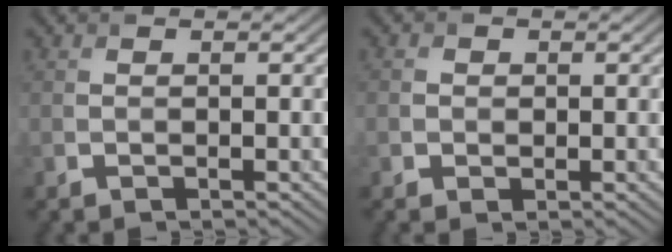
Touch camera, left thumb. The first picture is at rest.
{"total": 1.3, "force": [0.0, 1.3, 0.4], "torque": [-0.006, 0.002, 0.000]}